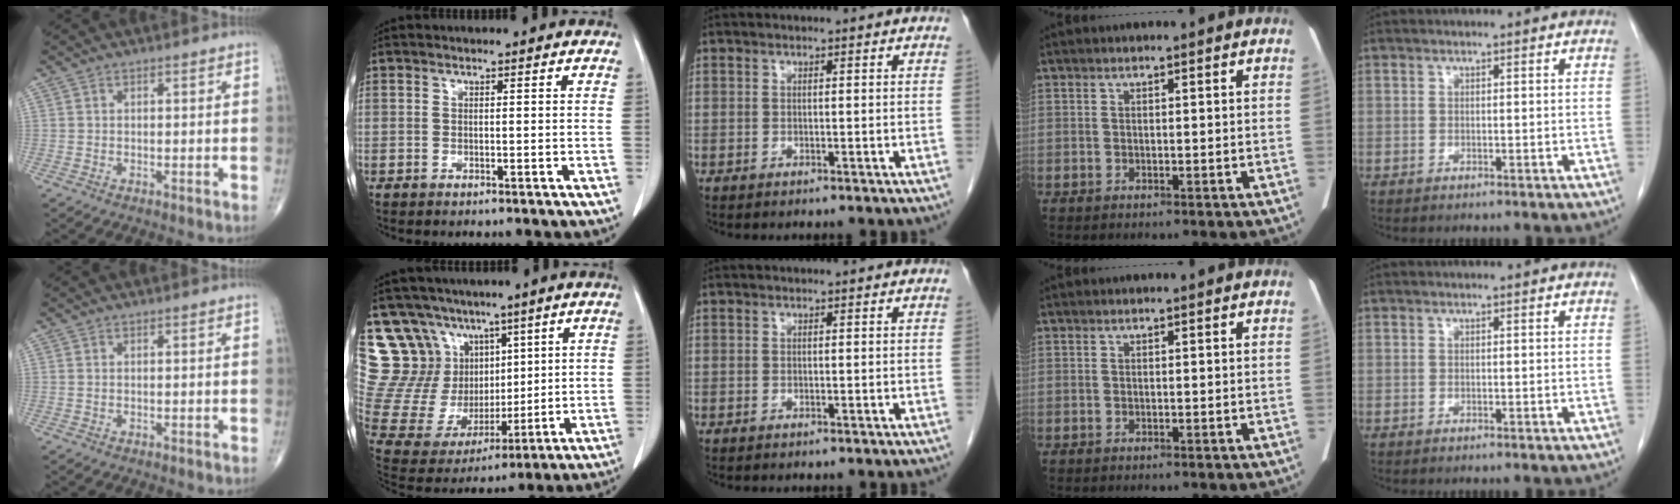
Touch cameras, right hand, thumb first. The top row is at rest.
{"index": {"total": 16.8, "force": [10.1, 12.6, 4.7], "torque": [-0.108, 0.059, 0.216]}}